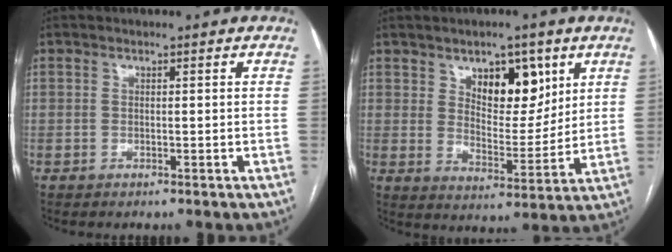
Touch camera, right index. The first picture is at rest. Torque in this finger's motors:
{"motor_torque": [0.23, 0.21, 0.10, 0.03]}